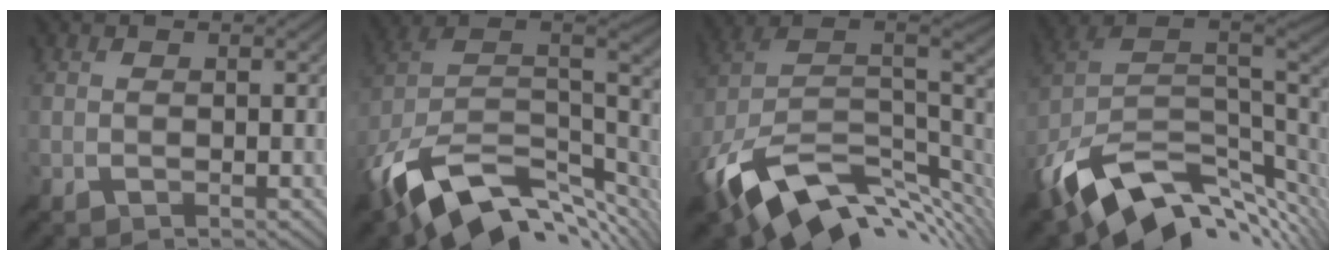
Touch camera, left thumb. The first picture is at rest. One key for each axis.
{"total": 15.6, "fx": -6.8, "fy": 8.6, "fz": 11.0, "tx": -0.243, "ty": -0.025, "tz": -0.107}
{"total": 16.3, "fx": -5.6, "fy": 9.2, "fz": 12.3, "tx": -0.262, "ty": -0.011, "tz": -0.095}
{"total": 15.5, "fx": -5.9, "fy": 8.9, "fz": 11.2, "tx": -0.241, "ty": -0.025, "tz": -0.094}